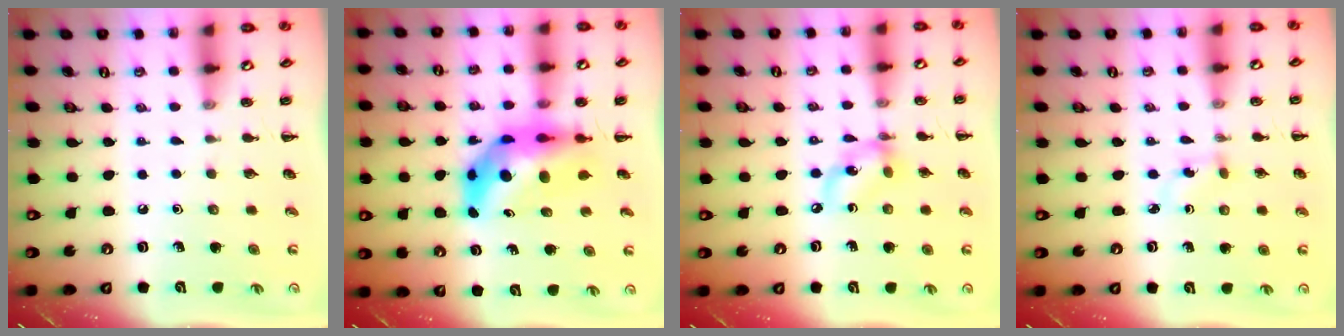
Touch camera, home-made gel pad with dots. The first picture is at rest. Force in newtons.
{"total": 9.9, "press": 9.3, "slide": 3.3}
{"total": 9.1, "press": 9.0, "slide": 1.8}
{"total": 2.5, "press": 2.3, "slide": 1.1}